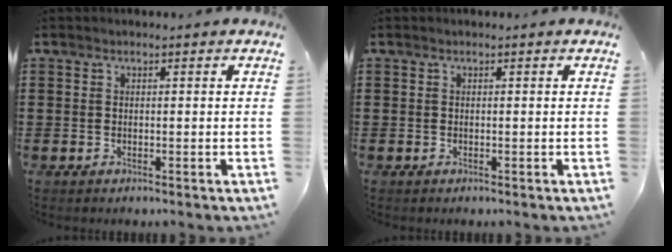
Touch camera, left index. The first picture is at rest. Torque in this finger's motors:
{"motor_torque": [0.00, 0.00, 0.00, -0.01]}